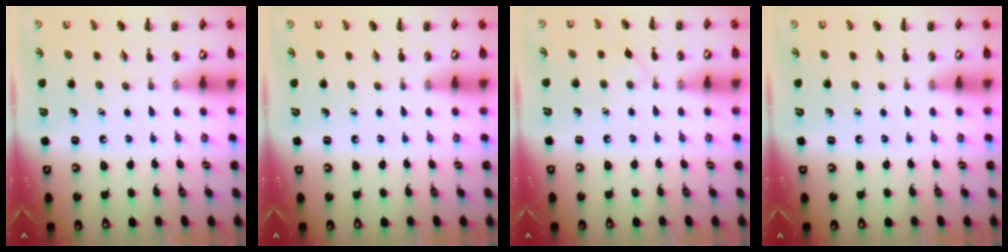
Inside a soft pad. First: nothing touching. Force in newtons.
{"total": 0.0}
{"total": 2.9, "press": 2.7, "slide": 1.2}
{"total": 0.0}